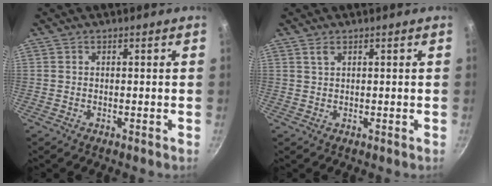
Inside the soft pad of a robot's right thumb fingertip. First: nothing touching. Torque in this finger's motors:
{"motor_torque": [0.90, 0.63, 0.15, -1.11, 0.01]}